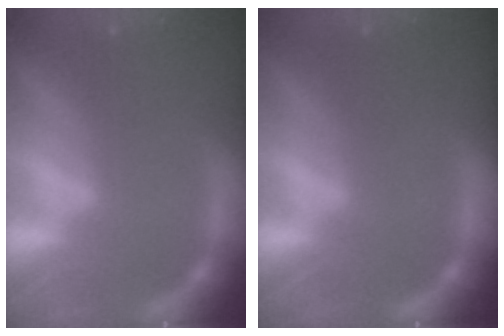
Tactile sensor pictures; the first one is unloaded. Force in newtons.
{"total": 1.0}